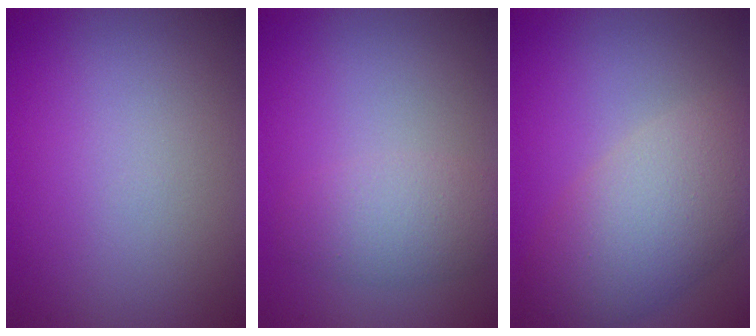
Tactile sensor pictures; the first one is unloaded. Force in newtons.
{"total": 3.0, "press": 3.0, "slide": 0.1}
{"total": 7.0, "press": 7.0, "slide": 0.4}